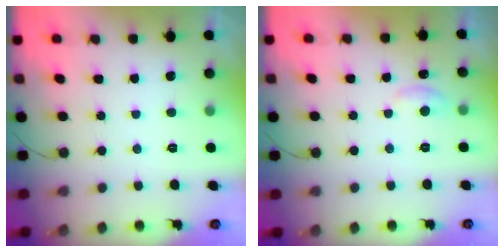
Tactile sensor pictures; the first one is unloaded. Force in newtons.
{"total": 6.3, "press": 6.3, "slide": 0.5}